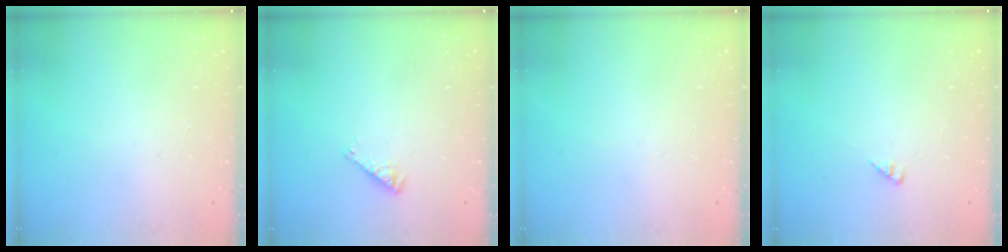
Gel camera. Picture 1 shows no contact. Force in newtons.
{"total": 2.8, "press": 2.7, "slide": 0.5}
{"total": 0.0}
{"total": 2.1, "press": 2.1, "slide": 0.3}